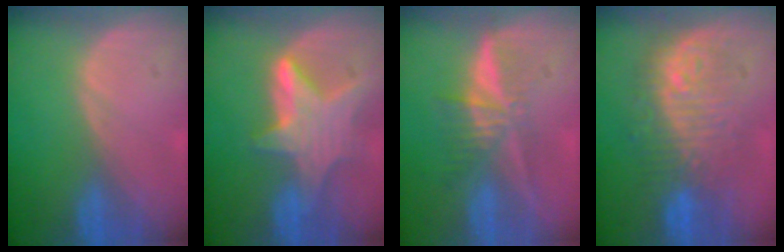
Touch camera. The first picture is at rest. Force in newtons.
{"total": 7.4, "press": 6.9, "slide": 2.6}
{"total": 5.5, "press": 5.2, "slide": 1.7}
{"total": 9.6, "press": 9.6, "slide": 0.7}